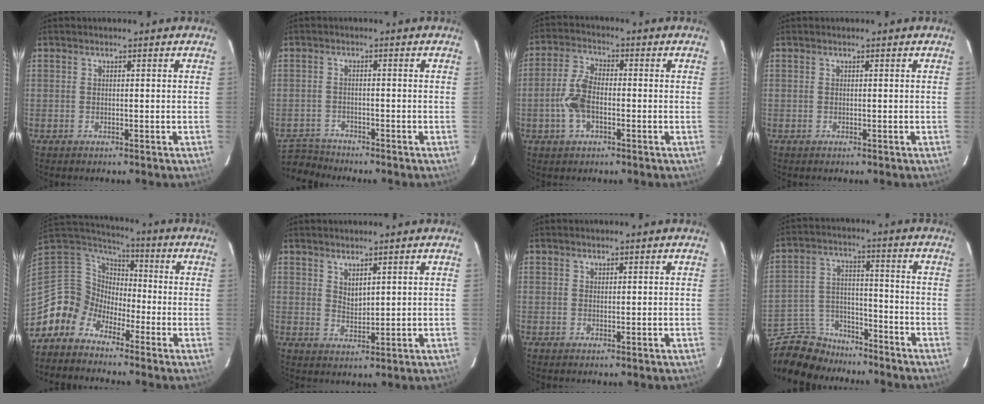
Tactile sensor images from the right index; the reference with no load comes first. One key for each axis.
{"total": 4.9, "fx": -4.5, "fy": 1.8, "fz": -0.1, "tx": -0.010, "ty": 0.013, "tz": -0.089}
{"total": 7.0, "fx": -1.8, "fy": 3.7, "fz": 5.7, "tx": -0.124, "ty": 0.009, "tz": -0.035}
{"total": 0.0}
{"total": 8.8, "fx": -5.3, "fy": 6.9, "fz": 0.9, "tx": -0.034, "ty": 0.041, "tz": -0.133}
{"total": 3.1, "fx": 2.4, "fy": 1.2, "fz": 1.5, "tx": -0.023, "ty": -0.003, "tz": 0.043}
{"total": 0.6, "fx": 0.5, "fy": 0.4, "fz": 0.0, "tx": 0.001, "ty": 0.002, "tz": 0.008}
{"total": 12.2, "fx": -10.7, "fy": 5.4, "fz": 2.3, "tx": -0.074, "ty": 0.029, "tz": -0.182}